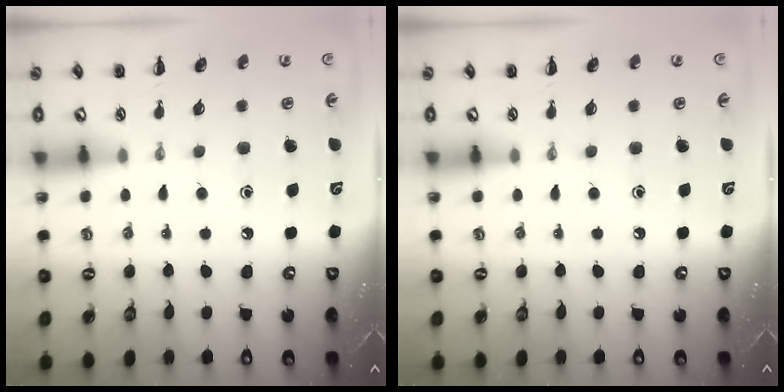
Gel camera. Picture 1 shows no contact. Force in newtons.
{"total": 0.0}